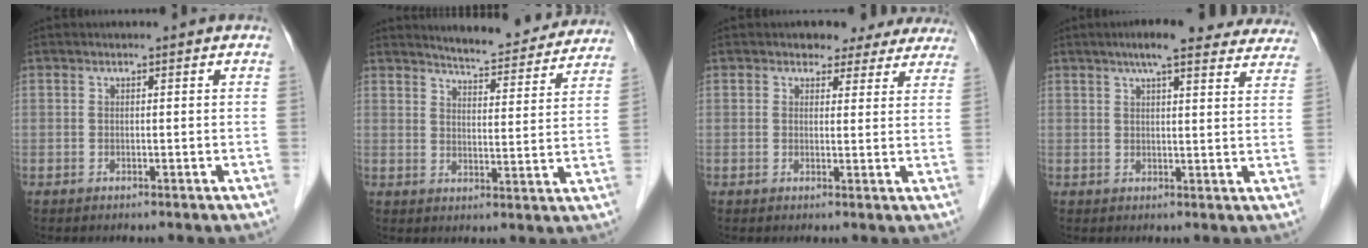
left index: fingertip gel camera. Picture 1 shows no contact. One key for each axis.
{"total": 13.3, "fx": 12.7, "fy": 1.8, "fz": 3.7, "tx": -0.041, "ty": -0.024, "tz": 0.148}
{"total": 6.8, "fx": 5.7, "fy": 3.5, "fz": 0.9, "tx": 0.014, "ty": -0.001, "tz": 0.048}
{"total": 16.6, "fx": 14.3, "fy": 3.0, "fz": 7.9, "tx": -0.089, "ty": 0.025, "tz": 0.167}